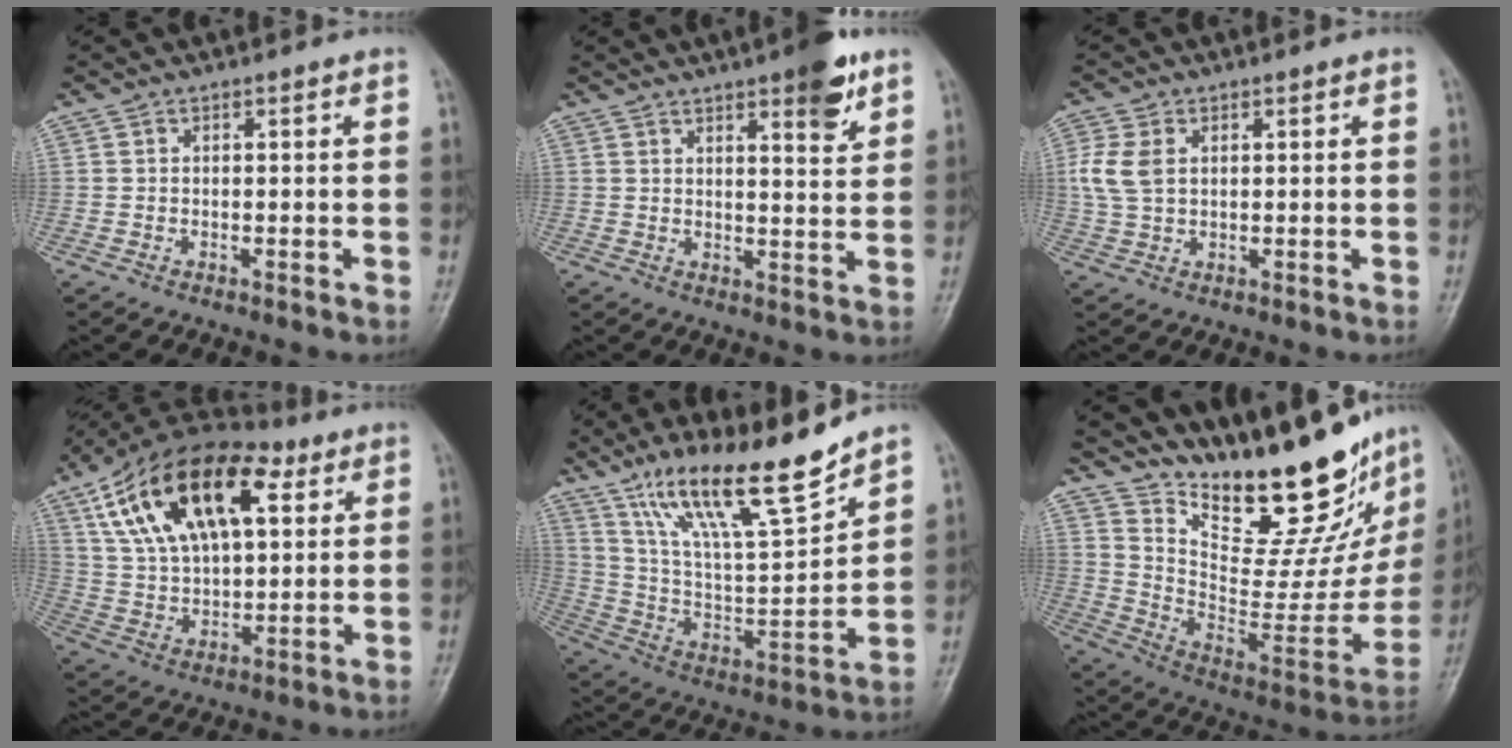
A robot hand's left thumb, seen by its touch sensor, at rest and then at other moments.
{"total": 8.2, "force": [5.0, 2.2, 6.2], "torque": [-0.071, -0.025, 0.066]}
{"total": 5.8, "force": [1.1, 4.0, 4.0], "torque": [-0.088, 0.006, 0.025]}
{"total": 24.4, "force": [10.2, 12.6, 18.2], "torque": [-0.301, -0.003, 0.178]}
{"total": 19.3, "force": [14.2, 3.6, 12.6], "torque": [-0.192, -0.071, 0.261]}
{"total": 28.3, "force": [21.2, 9.7, 15.9], "torque": [-0.210, -0.126, 0.326]}